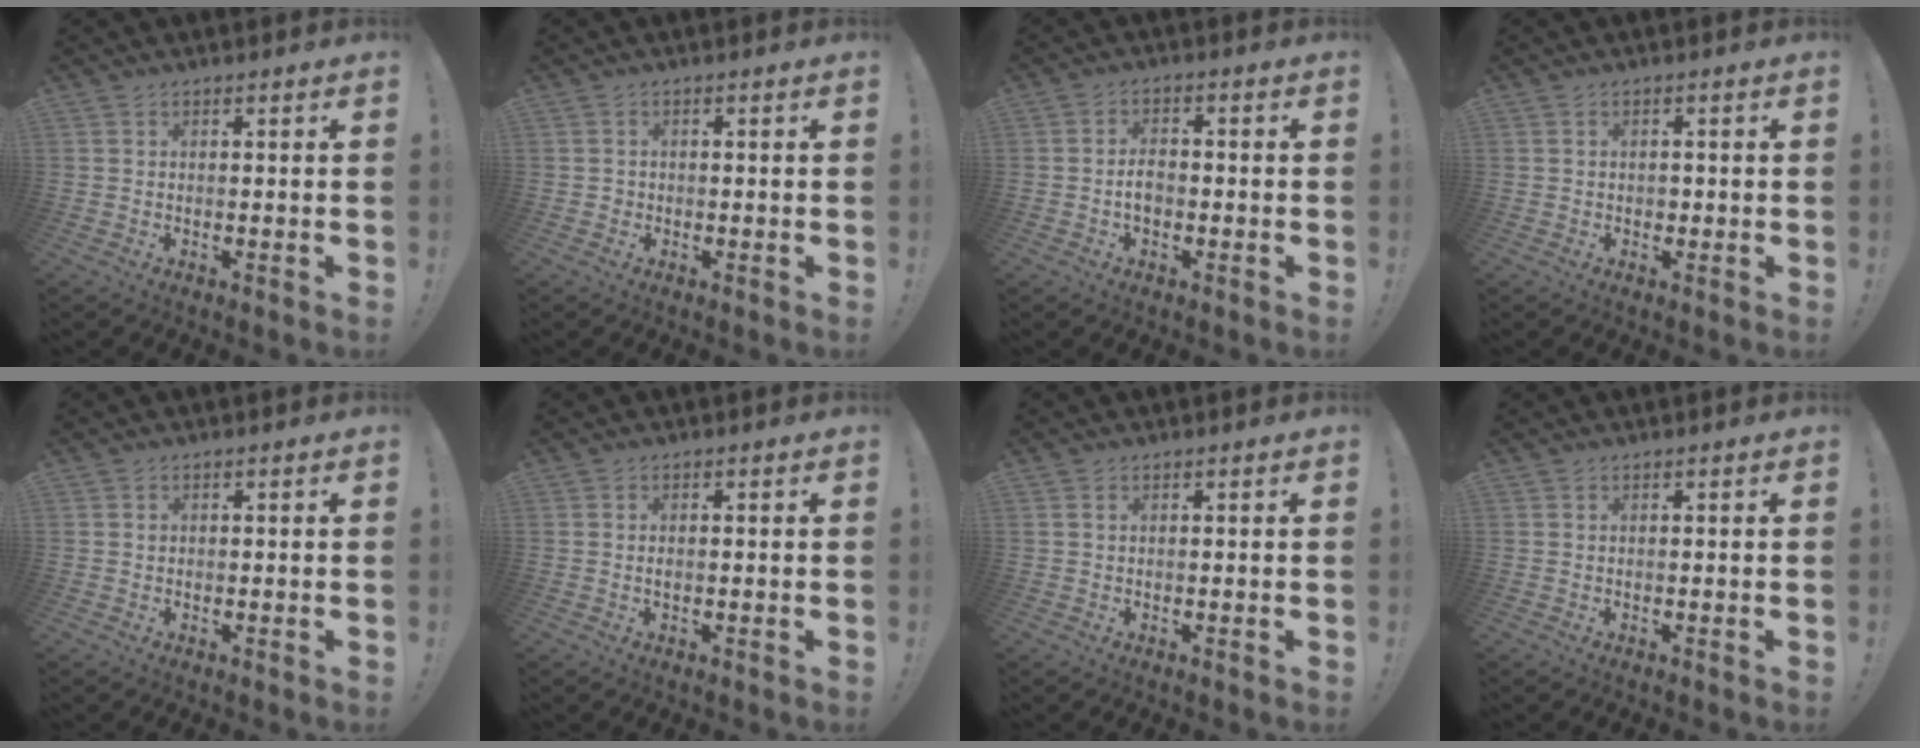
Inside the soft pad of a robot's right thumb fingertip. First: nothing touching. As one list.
[{"total": 1.4, "force": [-0.4, 1.2, 0.5], "torque": [-0.014, 0.006, -0.006]}, {"total": 1.5, "force": [-0.7, 0.8, 1.1], "torque": [-0.024, 0.006, -0.011]}, {"total": 1.2, "force": [-0.5, 1.0, 0.3], "torque": [-0.002, 0.003, -0.010]}, {"total": 0.6, "force": [0.0, 0.6, 0.0], "torque": [-0.007, 0.006, 0.002]}, {"total": 0.9, "force": [-0.2, 0.5, 0.8], "torque": [-0.020, 0.004, -0.003]}, {"total": 0.8, "force": [0.4, 0.5, 0.4], "torque": [-0.008, 0.001, 0.008]}, {"total": 0.0}]